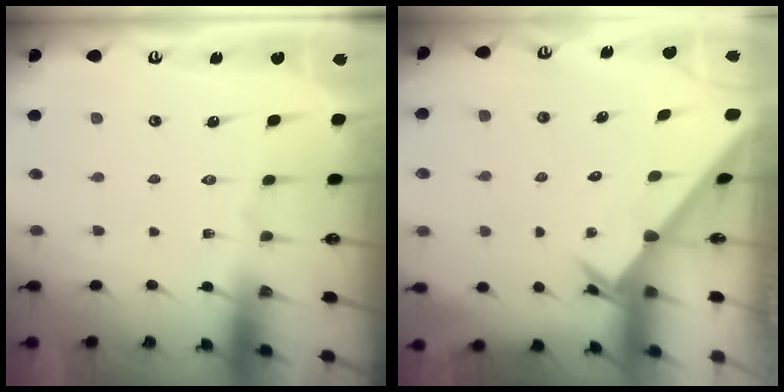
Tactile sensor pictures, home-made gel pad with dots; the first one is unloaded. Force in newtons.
{"total": 2.5, "press": 2.5, "slide": 0.2}